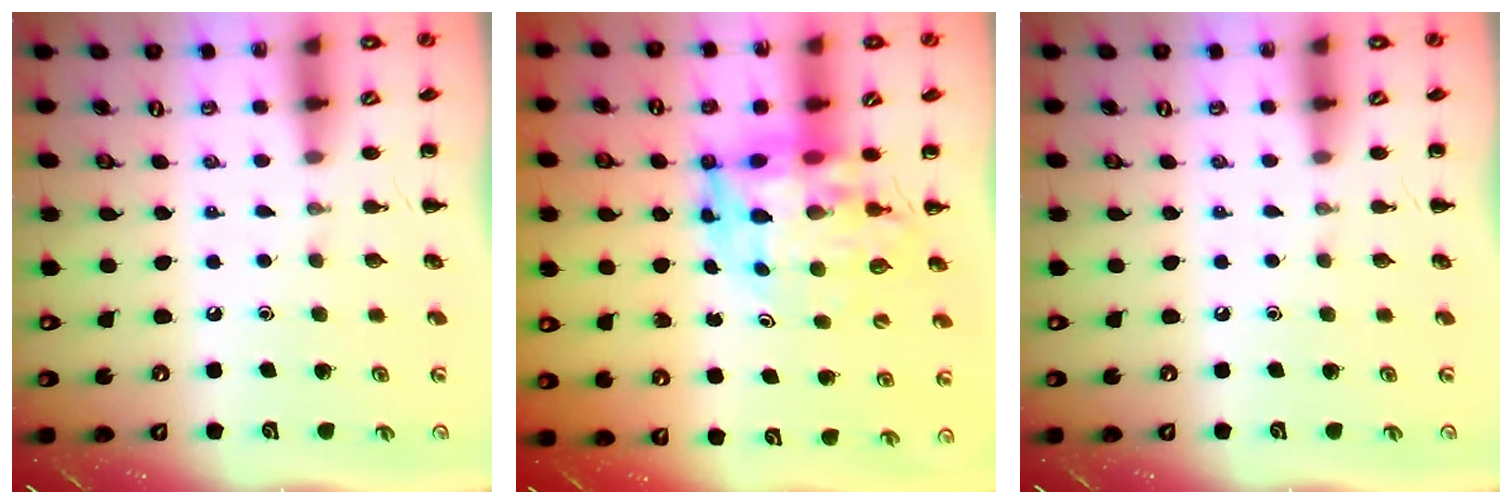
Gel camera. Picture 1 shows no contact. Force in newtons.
{"total": 8.5, "press": 8.1, "slide": 2.7}
{"total": 0.0}